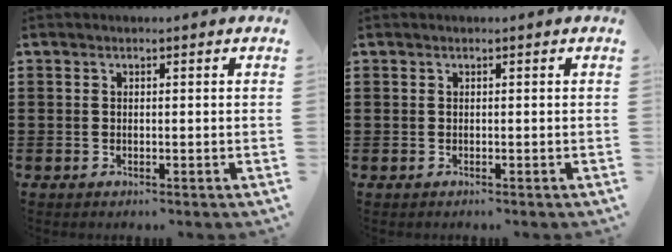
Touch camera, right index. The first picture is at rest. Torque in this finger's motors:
{"motor_torque": [-1.59, 0.55, -1.05, -0.21]}